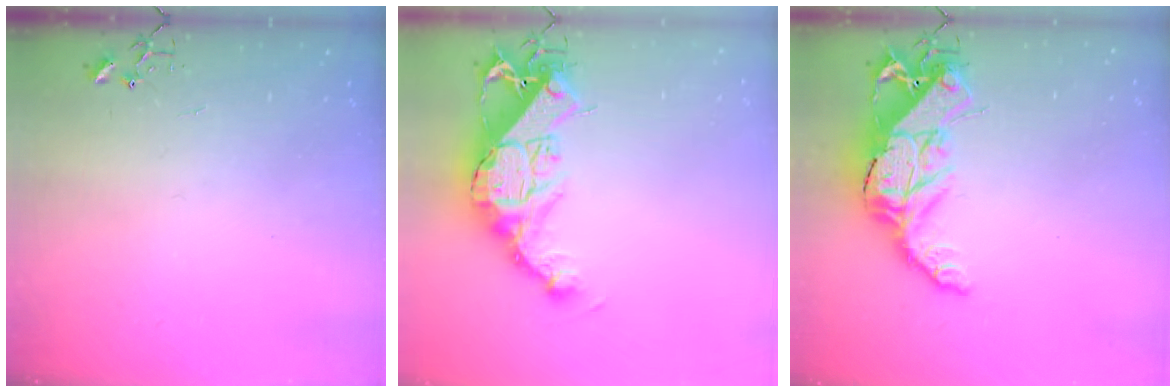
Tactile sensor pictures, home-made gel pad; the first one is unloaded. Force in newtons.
{"total": 18.1, "press": 18.0, "slide": 1.6}
{"total": 19.1, "press": 19.1, "slide": 1.2}